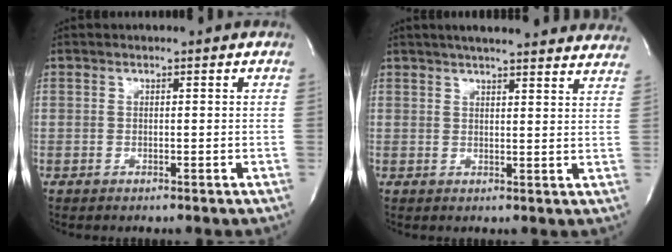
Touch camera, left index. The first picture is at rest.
{"total": 21.4, "force": [19.4, 2.4, 8.6], "torque": [-0.122, 0.003, 0.232]}